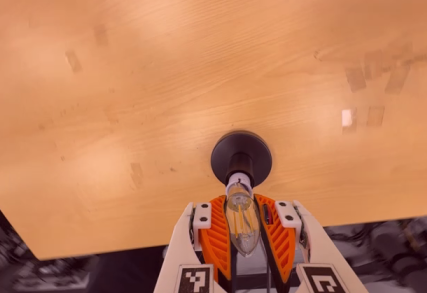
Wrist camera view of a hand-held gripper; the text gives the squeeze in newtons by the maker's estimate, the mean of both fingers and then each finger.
{"total": 19.4, "left": 18.9, "right": 19.8}